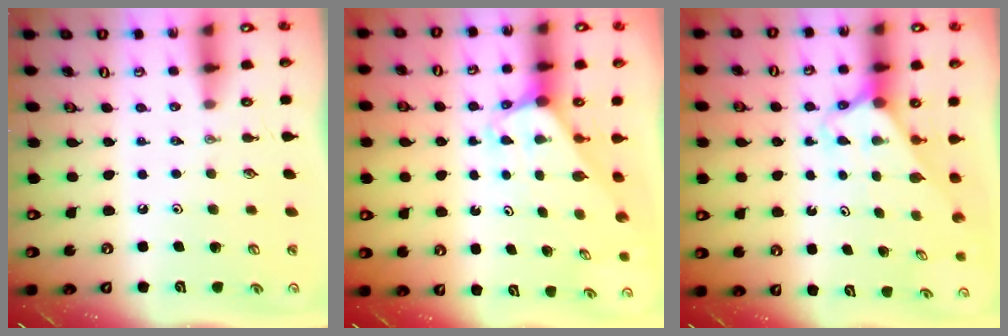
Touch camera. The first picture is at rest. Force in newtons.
{"total": 2.0, "press": 2.0, "slide": 0.1}
{"total": 2.6, "press": 2.6, "slide": 0.2}